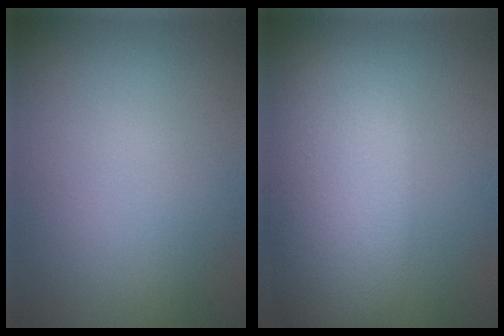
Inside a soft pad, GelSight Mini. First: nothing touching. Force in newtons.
{"total": 9.8, "press": 9.8, "slide": 0.6}